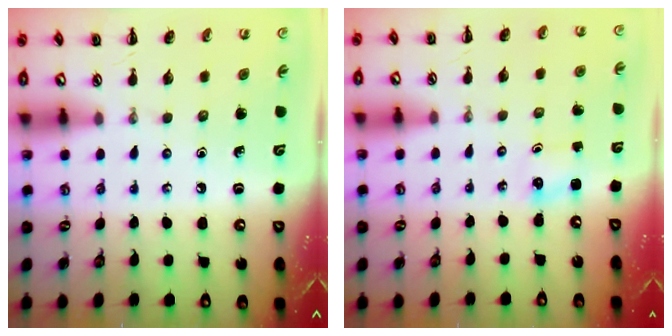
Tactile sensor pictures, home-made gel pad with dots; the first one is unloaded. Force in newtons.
{"total": 0.9, "press": 0.8, "slide": 0.2}